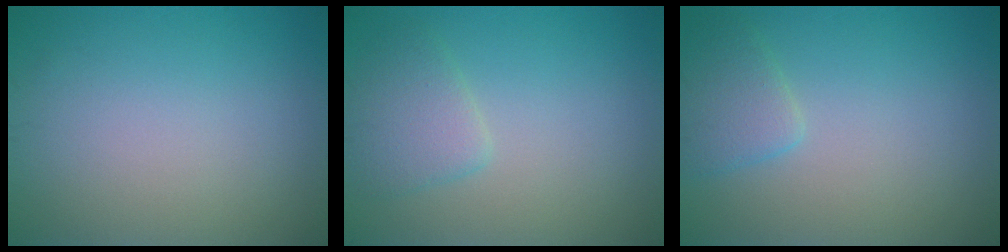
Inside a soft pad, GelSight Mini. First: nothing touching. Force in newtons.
{"total": 2.6, "press": 2.6, "slide": 0.3}
{"total": 2.3, "press": 2.3, "slide": 0.2}